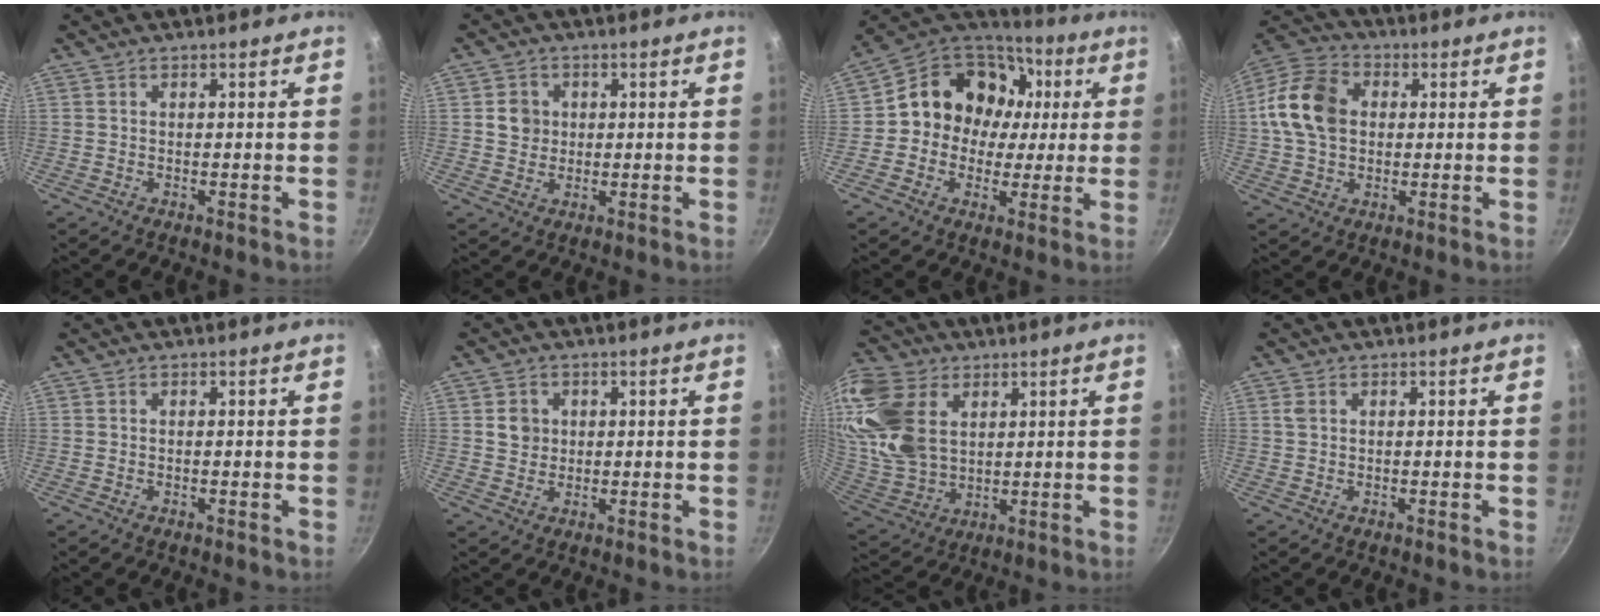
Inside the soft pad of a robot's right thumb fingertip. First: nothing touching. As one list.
[{"total": 4.7, "force": [0.6, 4.4, 1.8], "torque": [-0.005, 0.005, 0.006]}, {"total": 16.4, "force": [2.4, 14.2, 7.8], "torque": [-0.093, 0.030, 0.026]}, {"total": 13.5, "force": [1.3, 10.0, 9.0], "torque": [-0.151, 0.020, 0.010]}, {"total": 0.0}, {"total": 2.6, "force": [0.4, 2.5, 0.9], "torque": [-0.002, 0.005, 0.006]}, {"total": 20.8, "force": [7.3, 14.3, 13.2], "torque": [-0.275, -0.024, 0.151]}, {"total": 1.2, "force": [0.5, 0.9, 0.7], "torque": [-0.015, 0.002, 0.009]}]